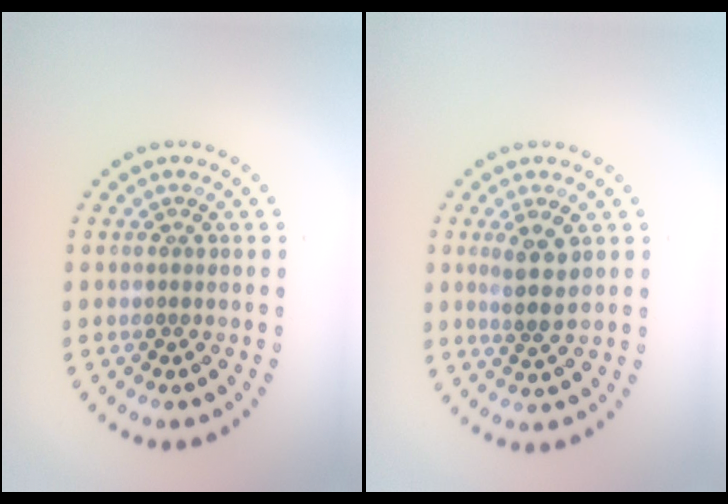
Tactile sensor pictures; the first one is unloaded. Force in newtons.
{"total": 2.5, "press": 2.2, "slide": 1.2}